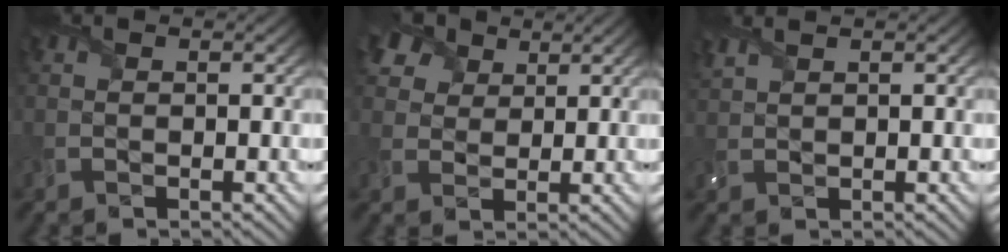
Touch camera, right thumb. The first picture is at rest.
{"total": 6.5, "force": [4.1, 4.2, 2.9], "torque": [-0.085, 0.012, 0.076]}
{"total": 1.8, "force": [1.6, 0.3, 0.7], "torque": [-0.024, 0.008, 0.038]}